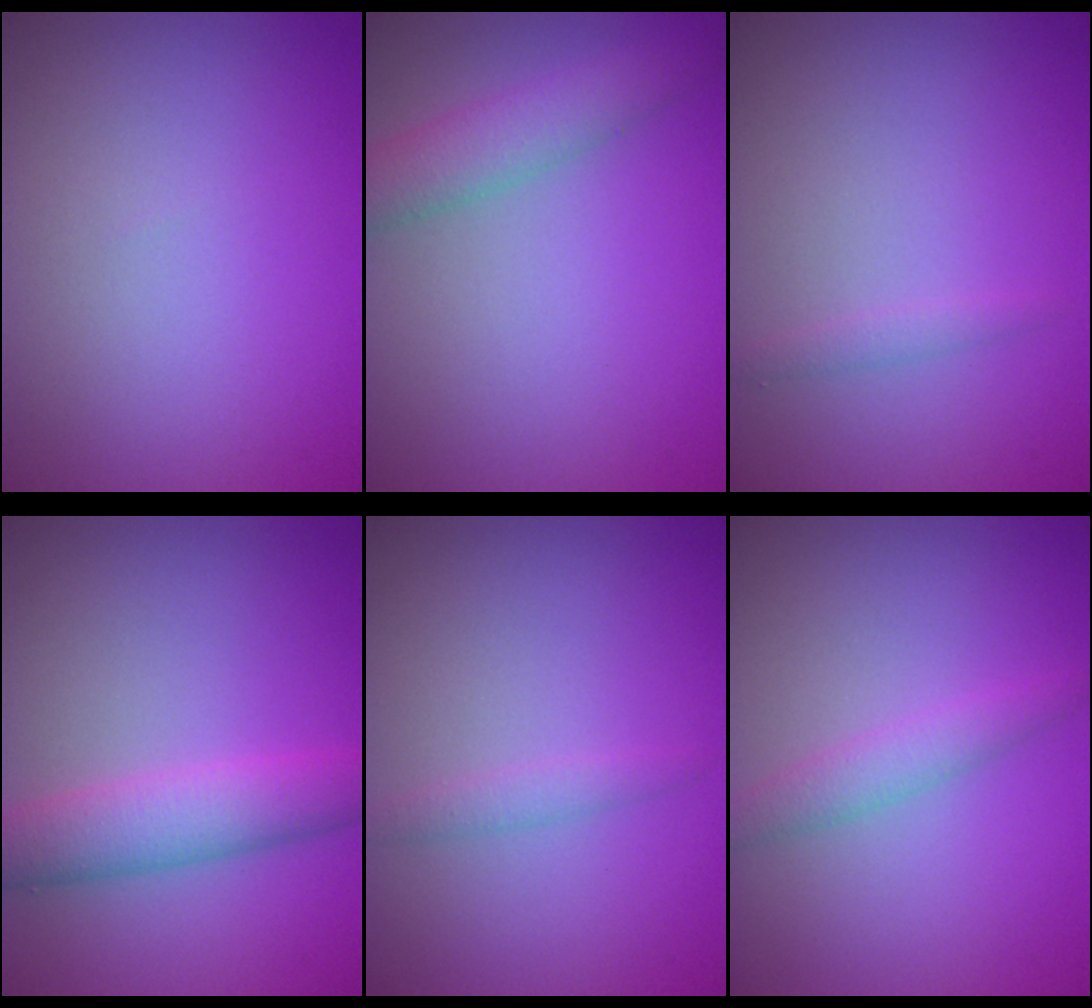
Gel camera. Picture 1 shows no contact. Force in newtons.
{"total": 3.3, "press": 3.3, "slide": 0.1}
{"total": 0.8, "press": 0.8, "slide": 0.1}
{"total": 4.2, "press": 4.2, "slide": 0.2}
{"total": 1.0, "press": 1.0, "slide": 0.1}
{"total": 1.9, "press": 1.9, "slide": 0.1}